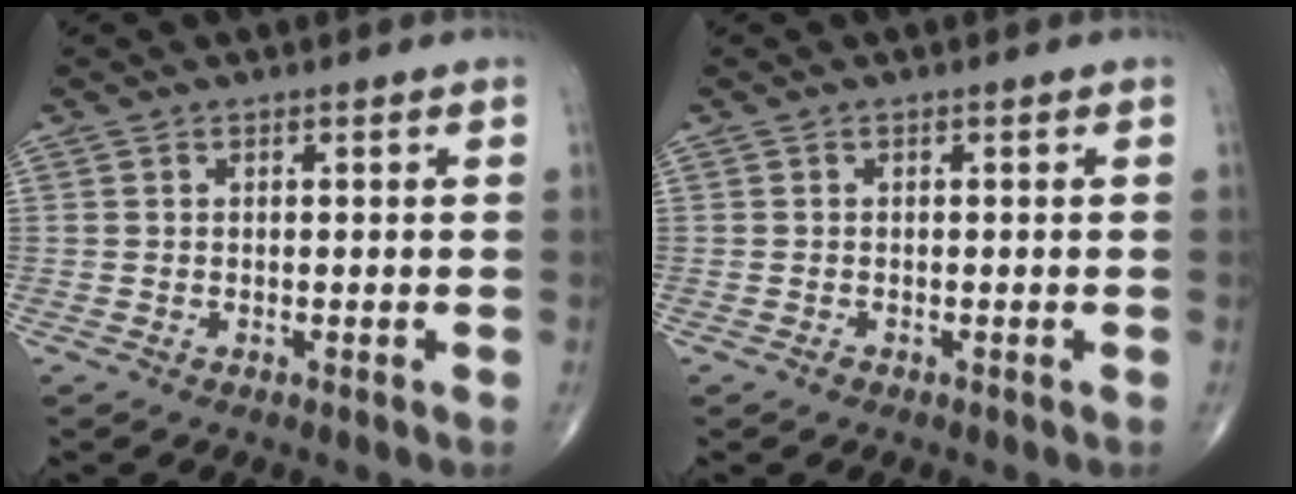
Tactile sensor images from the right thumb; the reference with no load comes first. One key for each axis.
{"total": 0.7, "fx": -0.5, "fy": 0.4, "fz": 0.2, "tx": -0.002, "ty": 0.001, "tz": -0.012}